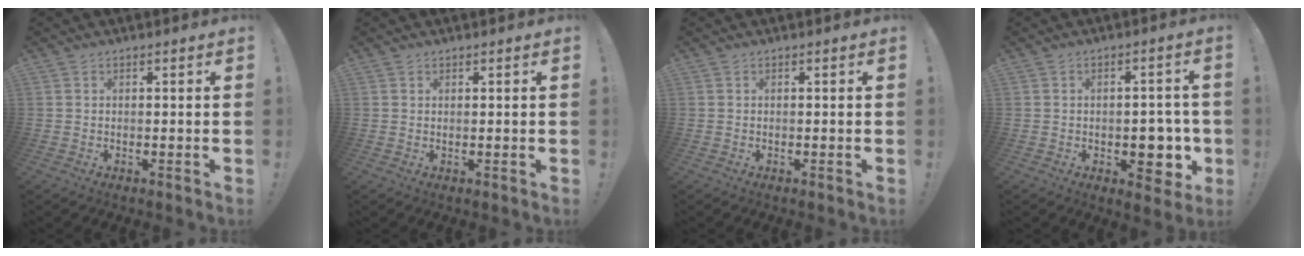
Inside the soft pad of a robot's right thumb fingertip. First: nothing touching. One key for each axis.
{"total": 0.6, "fx": 0.6, "fy": 0.2, "fz": 0.1, "tx": 0.004, "ty": -0.004, "tz": 0.010}
{"total": 0.0}
{"total": 9.0, "fx": -2.0, "fy": 6.0, "fz": 6.4, "tx": -0.058, "ty": 0.003, "tz": -0.025}